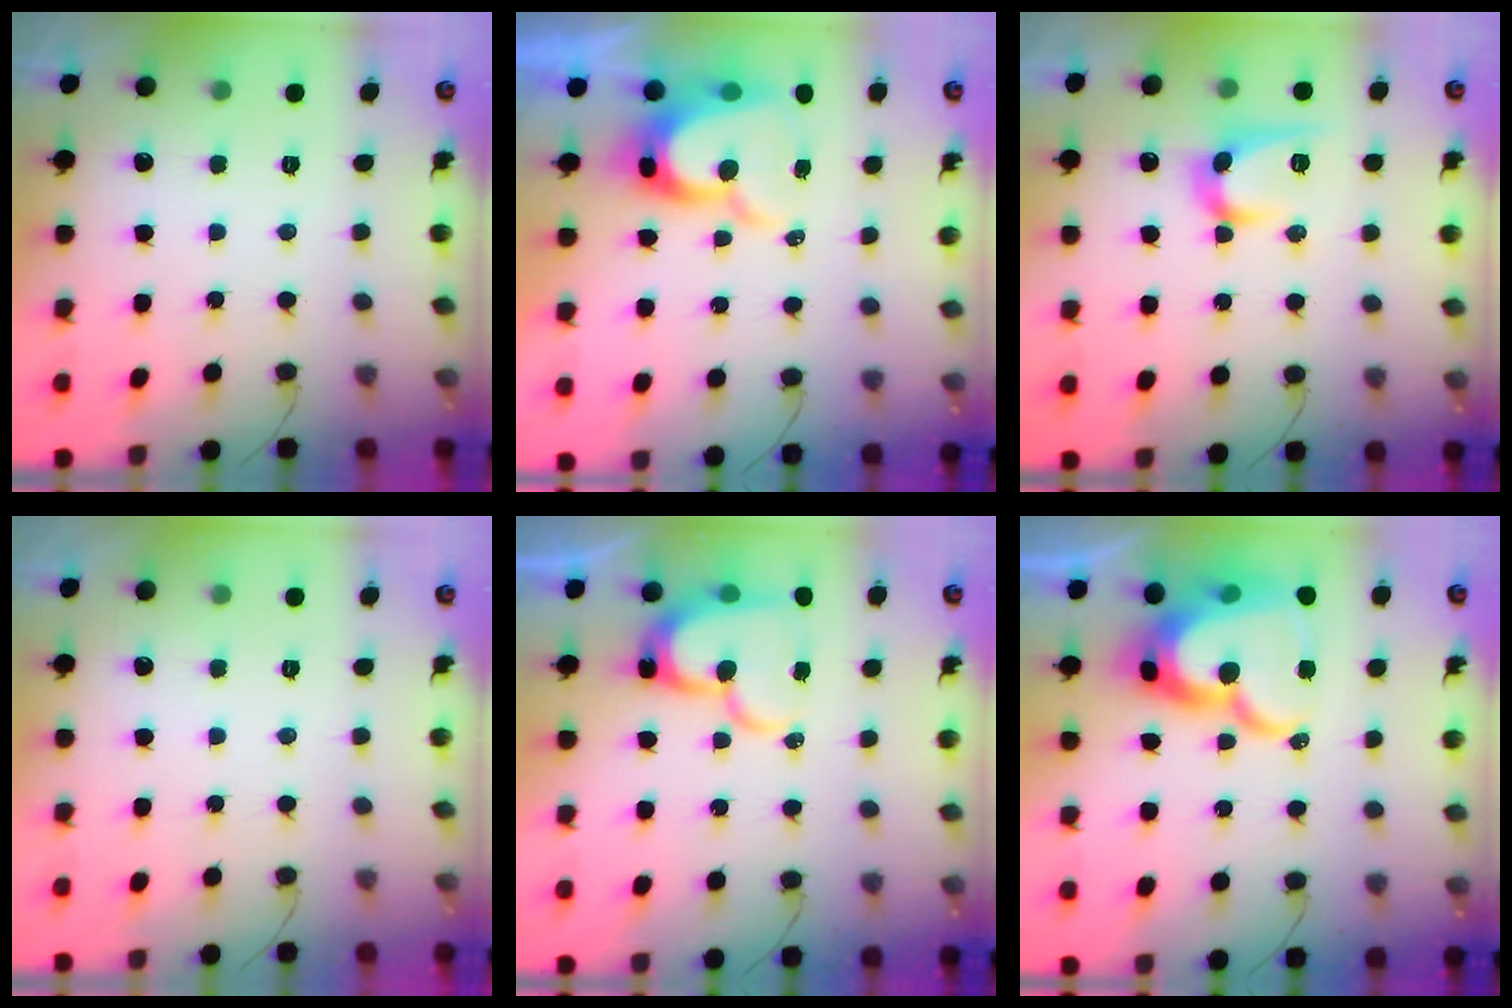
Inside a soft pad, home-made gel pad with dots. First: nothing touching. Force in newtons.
{"total": 13.0, "press": 13.0, "slide": 1.1}
{"total": 10.1, "press": 10.0, "slide": 0.7}
{"total": 0.0}
{"total": 16.2, "press": 16.1, "slide": 1.7}
{"total": 21.6, "press": 21.5, "slide": 1.9}